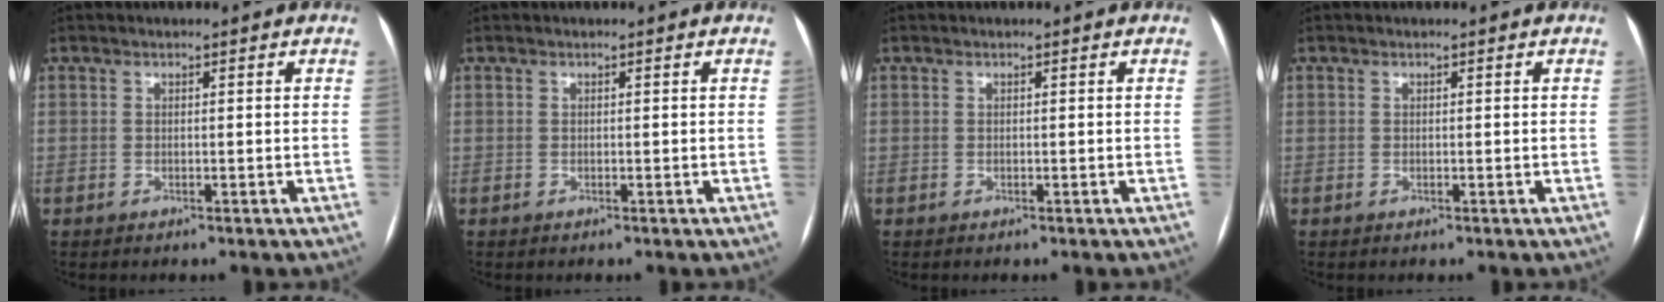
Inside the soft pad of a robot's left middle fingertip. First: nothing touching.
{"total": 0.0}
{"total": 0.0}
{"total": 0.0}